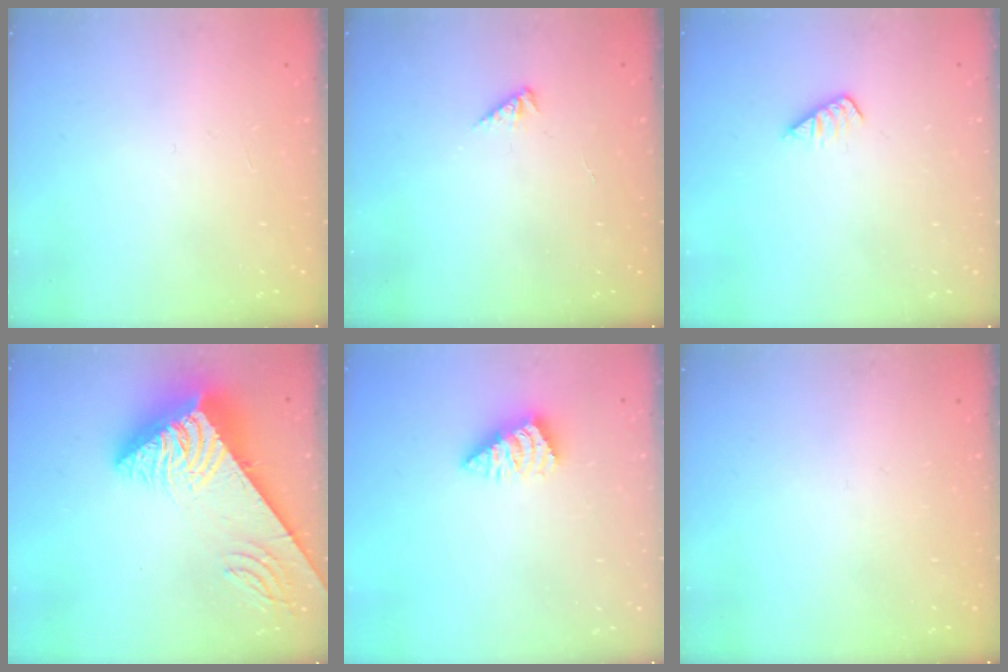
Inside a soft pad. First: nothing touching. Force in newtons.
{"total": 1.1, "press": 1.1, "slide": 0.3}
{"total": 1.6, "press": 1.5, "slide": 0.3}
{"total": 14.0, "press": 13.9, "slide": 1.4}
{"total": 2.8, "press": 2.7, "slide": 0.5}
{"total": 0.0}